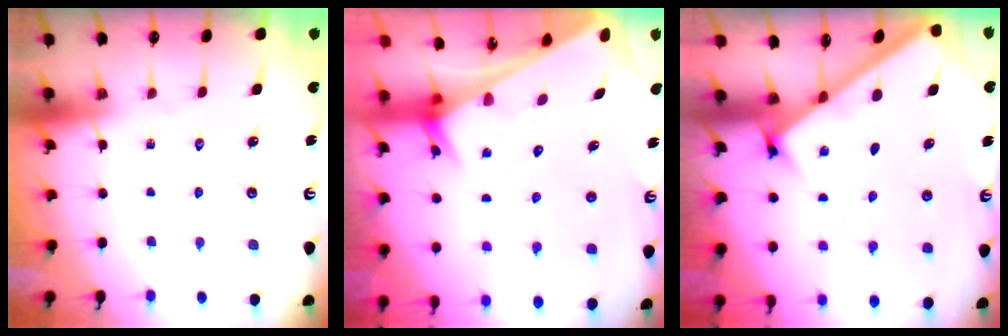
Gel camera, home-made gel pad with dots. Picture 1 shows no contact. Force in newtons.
{"total": 2.6, "press": 2.6, "slide": 0.1}
{"total": 2.7, "press": 2.7, "slide": 0.4}